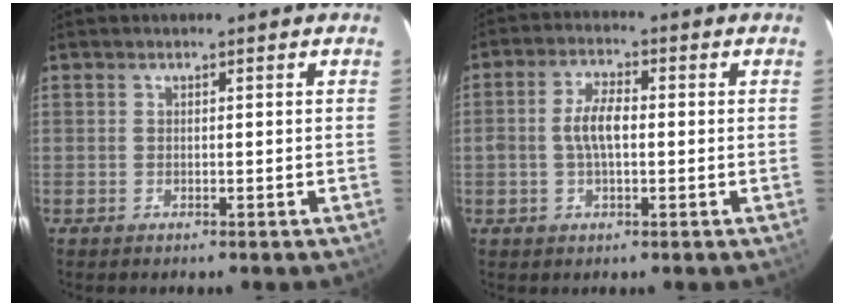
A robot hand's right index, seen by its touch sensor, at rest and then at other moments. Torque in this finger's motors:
{"motor_torque": [0.24, -0.06, 0.18, 0.09]}